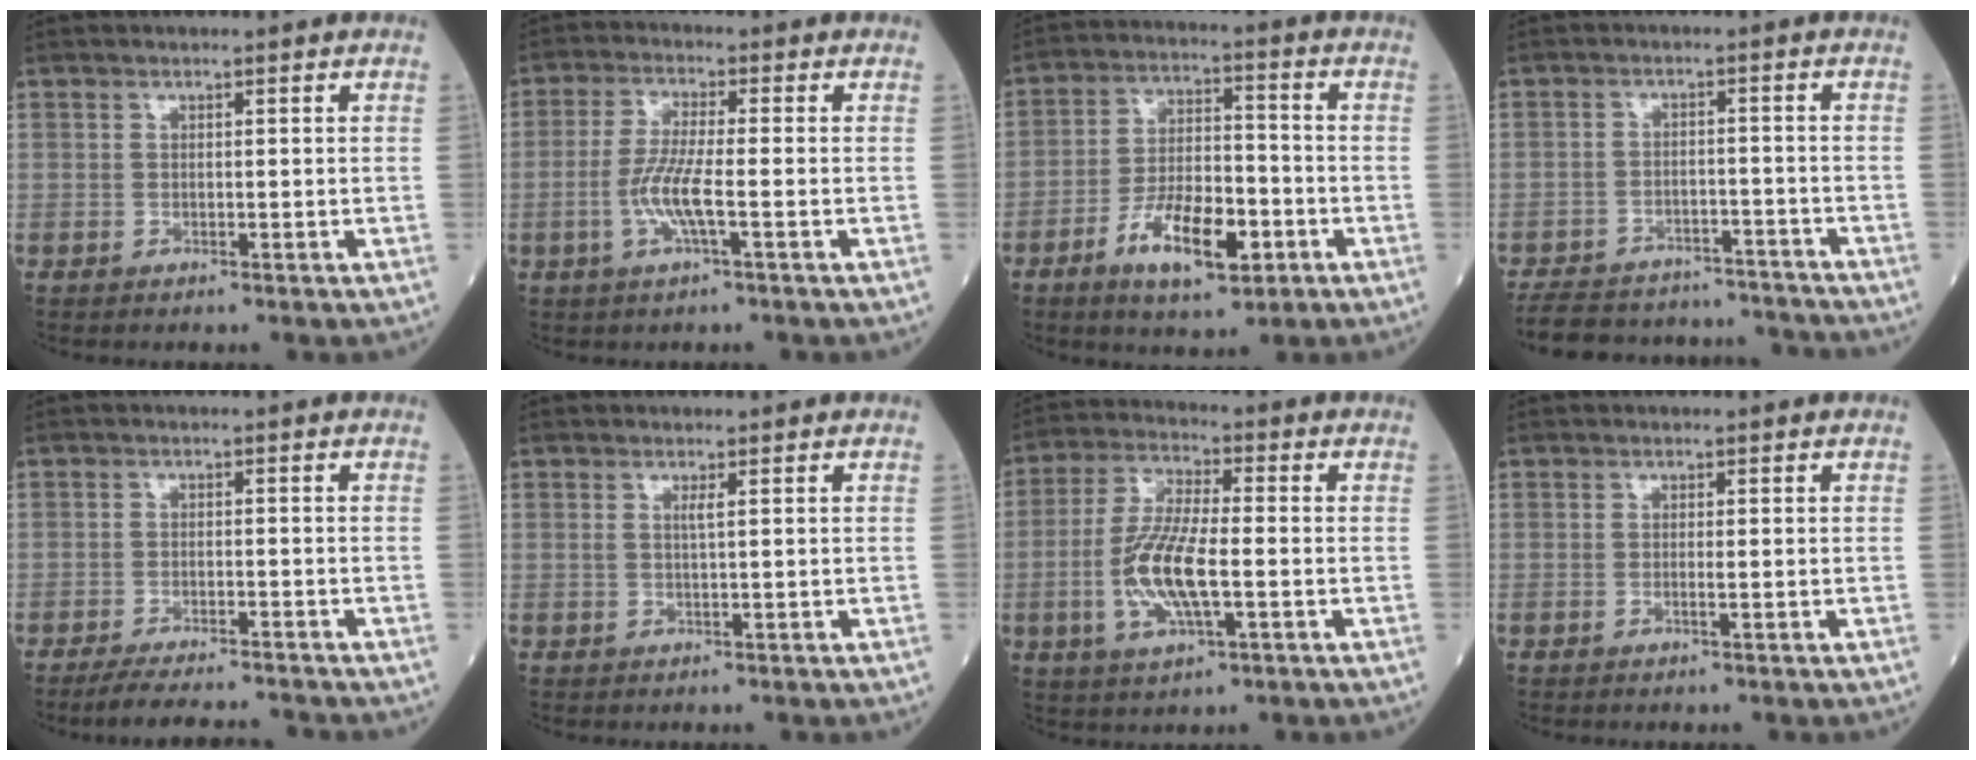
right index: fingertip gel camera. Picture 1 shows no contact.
{"total": 6.1, "force": [-1.7, 0.3, 5.8], "torque": [-0.124, -0.004, -0.037]}
{"total": 11.0, "force": [-5.1, 3.9, 9.0], "torque": [-0.171, 0.002, -0.085]}
{"total": 16.7, "force": [-15.4, 5.0, 3.9], "torque": [-0.082, 0.015, -0.205]}
{"total": 8.3, "force": [-7.9, 0.6, 2.7], "torque": [-0.040, -0.004, -0.120]}
{"total": 1.0, "force": [0.3, -0.2, 0.9], "torque": [-0.023, -0.001, 0.004]}
{"total": 10.8, "force": [-2.3, 2.6, 10.3], "torque": [-0.218, -0.004, -0.041]}
{"total": 1.0, "force": [-0.4, -0.1, 0.9], "torque": [-0.020, 0.000, -0.009]}